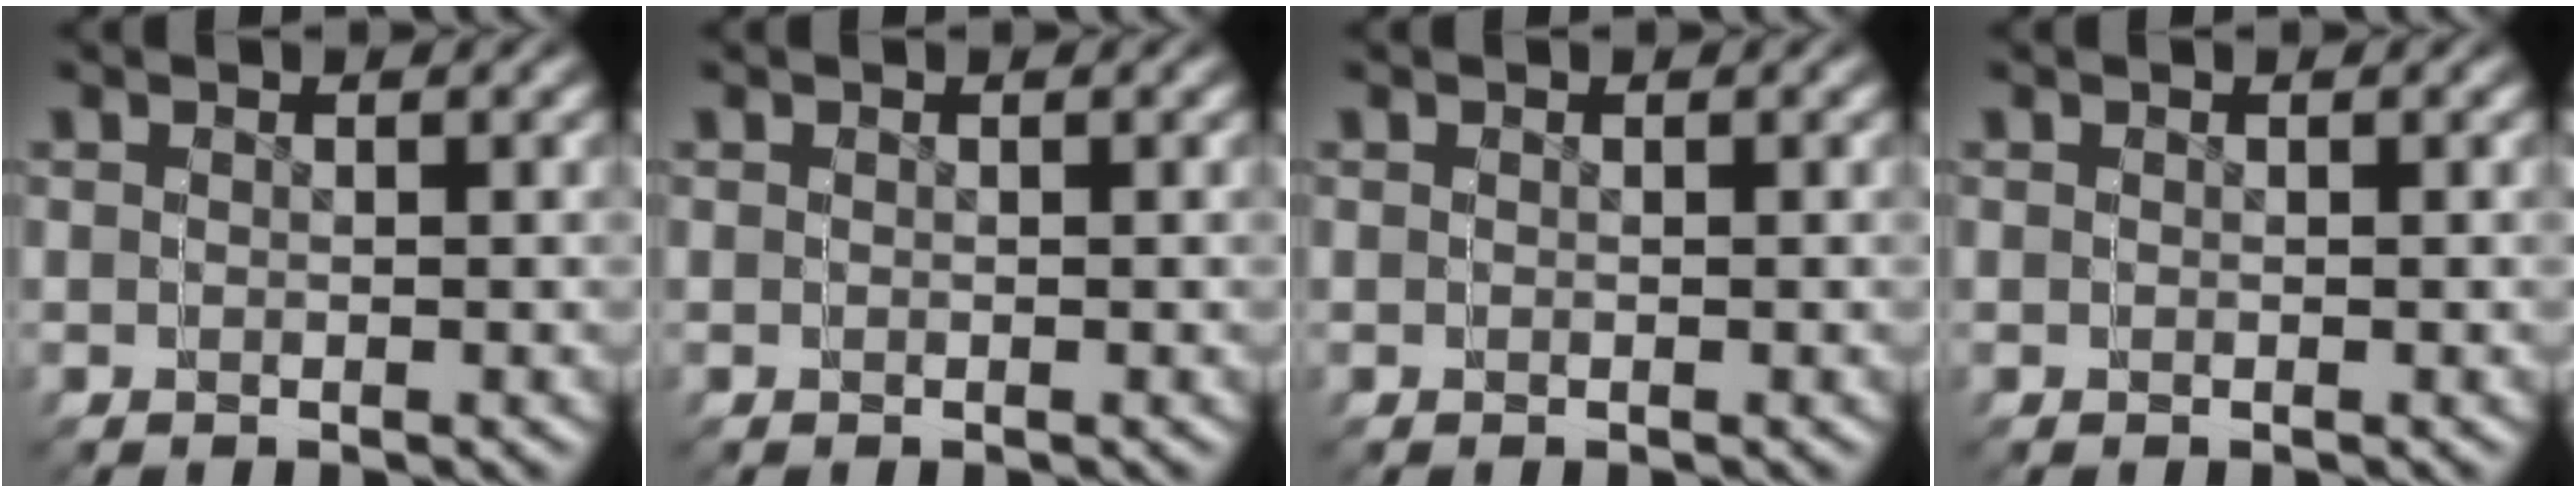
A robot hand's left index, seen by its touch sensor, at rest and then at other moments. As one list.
[{"total": 0.0}, {"total": 0.0}, {"total": 0.0}]